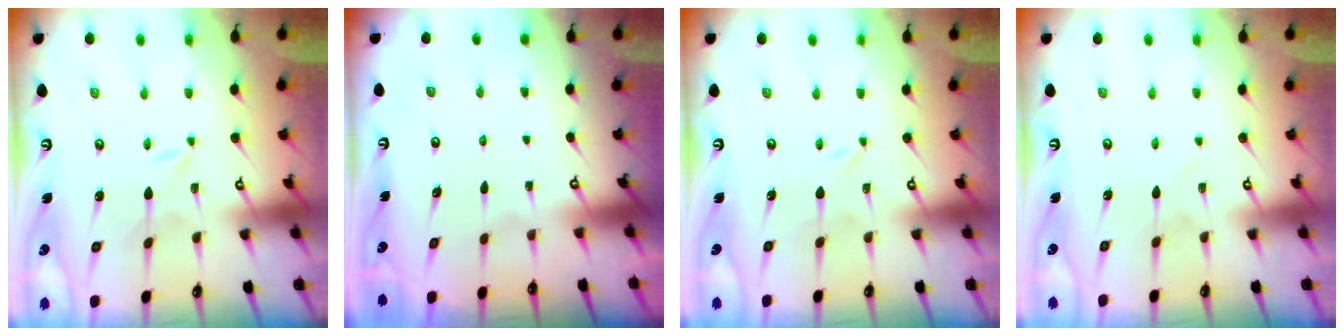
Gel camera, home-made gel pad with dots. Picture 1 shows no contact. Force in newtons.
{"total": 0.0}
{"total": 0.0}
{"total": 1.0, "press": 1.0, "slide": 0.2}